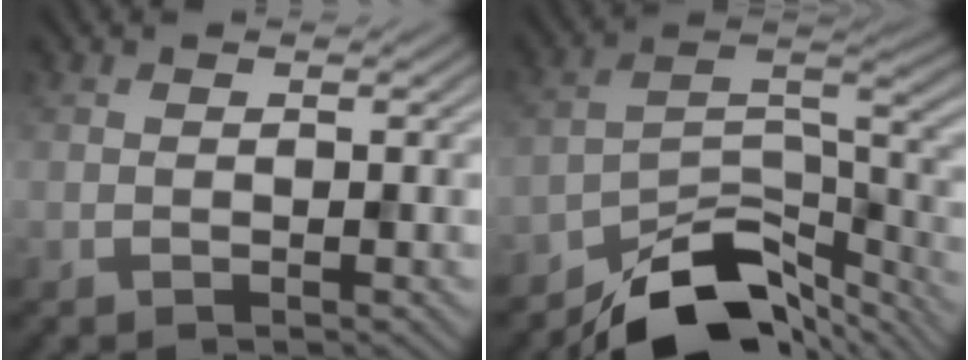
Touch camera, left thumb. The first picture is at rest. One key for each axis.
{"total": 11.4, "fx": -9.3, "fy": 4.3, "fz": 4.8, "tx": -0.068, "ty": -0.001, "tz": -0.164}